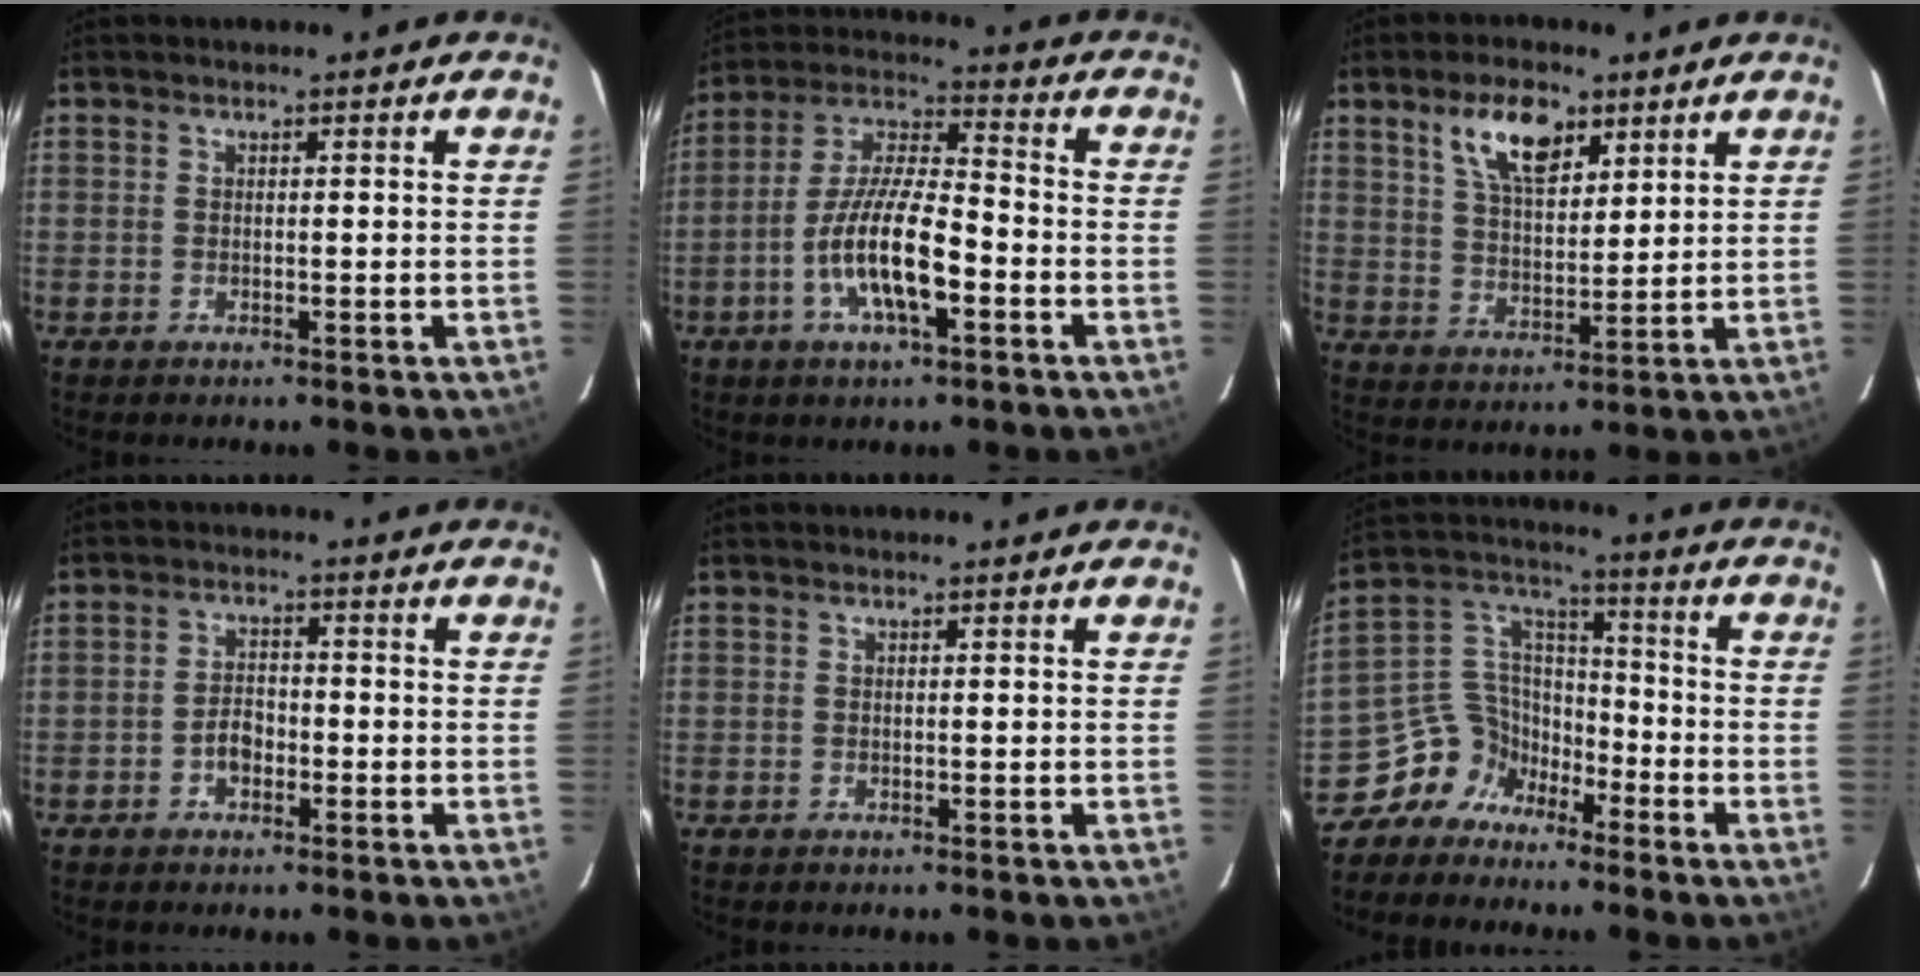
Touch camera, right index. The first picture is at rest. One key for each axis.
{"total": 13.4, "fx": -4.9, "fy": 3.8, "fz": 11.9, "tx": -0.242, "ty": -0.002, "tz": -0.093}
{"total": 9.8, "fx": 5.7, "fy": 4.4, "fz": 6.6, "tx": -0.114, "ty": 0.009, "tz": 0.107}
{"total": 3.4, "fx": -1.6, "fy": 2.3, "fz": 2.0, "tx": -0.039, "ty": 0.008, "tz": -0.027}
{"total": 0.0}
{"total": 9.5, "fx": -7.1, "fy": 6.1, "fz": 1.7, "tx": -0.053, "ty": 0.053, "tz": -0.145}